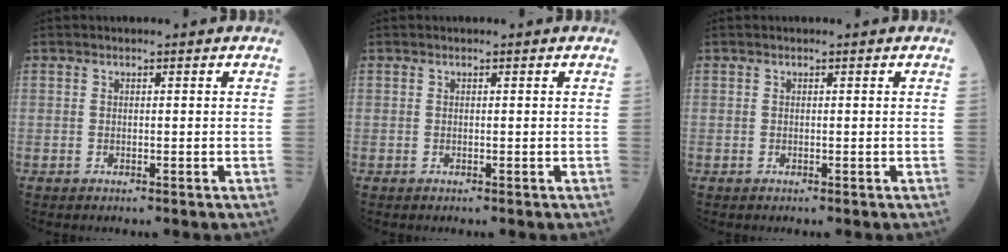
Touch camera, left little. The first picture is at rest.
{"total": 0.0}
{"total": 0.0}